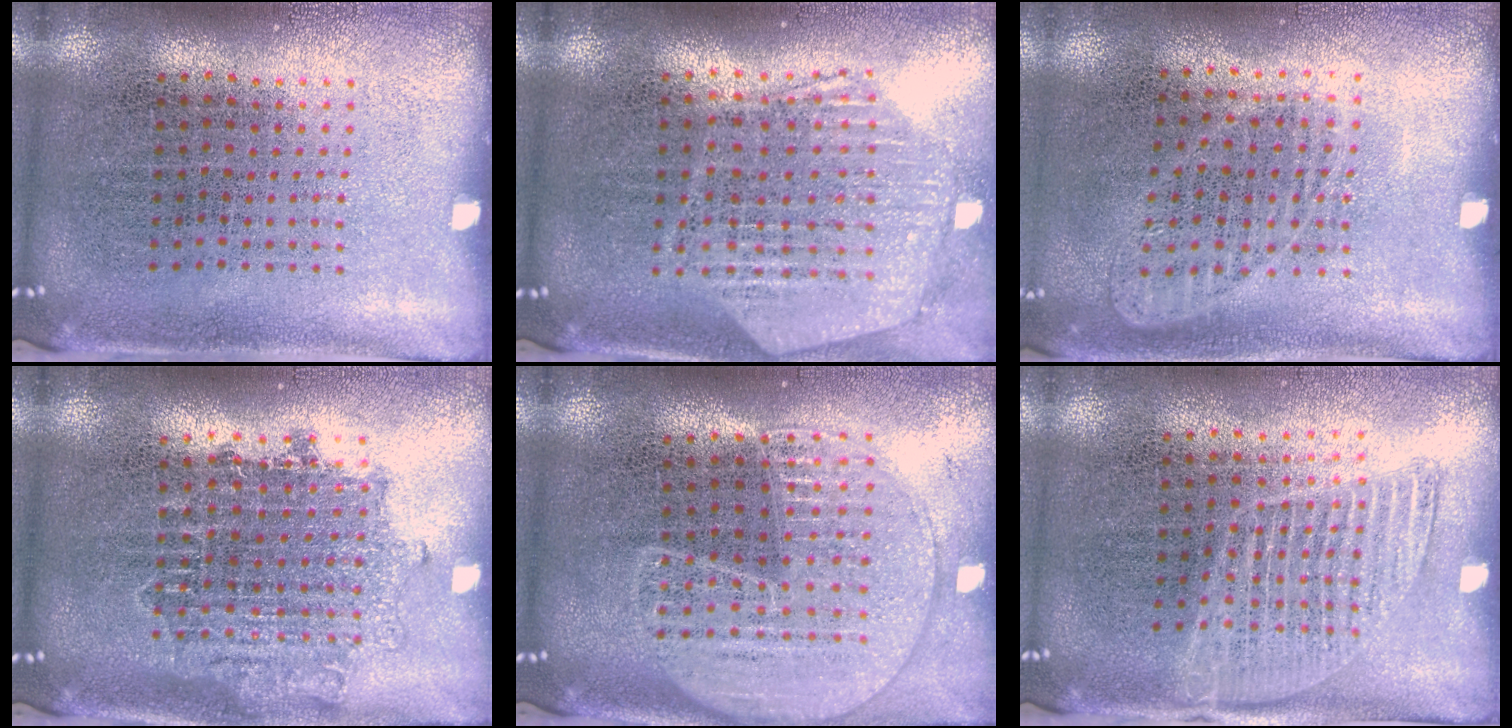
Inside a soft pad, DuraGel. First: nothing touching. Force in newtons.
{"total": 1.2, "press": 1.1, "slide": 0.2}
{"total": 0.9, "press": 0.9, "slide": 0.3}
{"total": 1.6, "press": 1.3, "slide": 0.8}
{"total": 1.7, "press": 1.6, "slide": 0.6}
{"total": 1.3, "press": 1.1, "slide": 0.6}